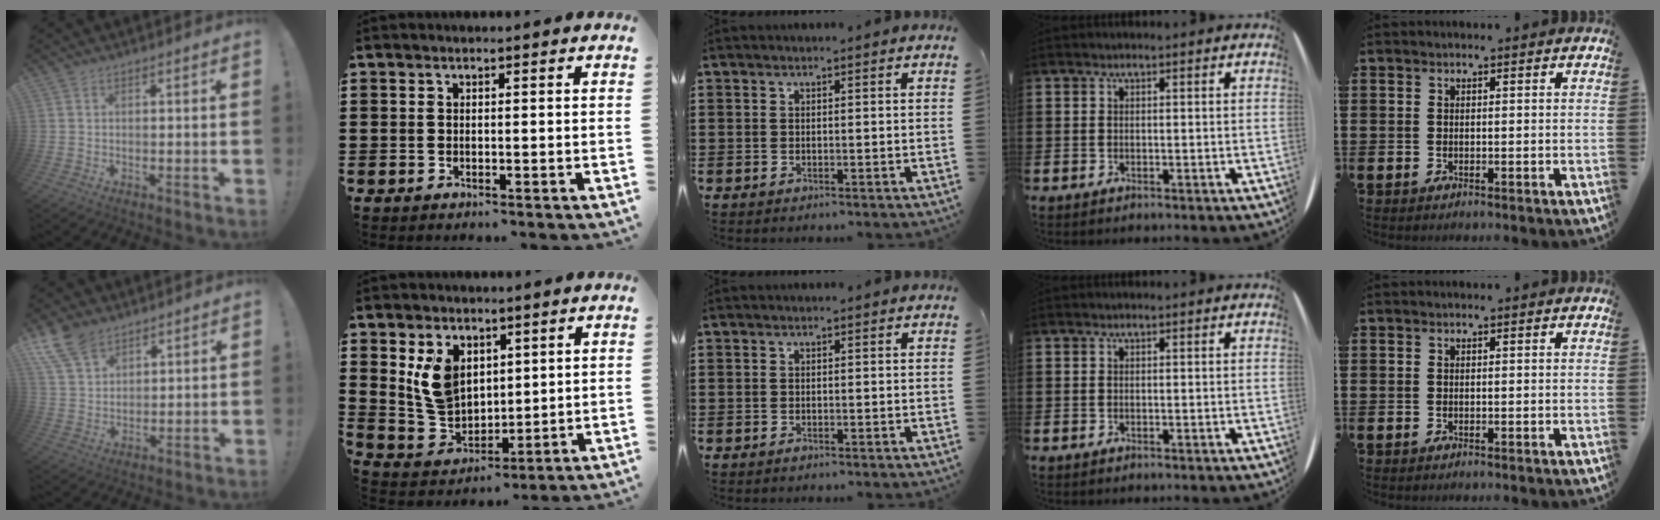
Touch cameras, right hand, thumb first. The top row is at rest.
{"thumb": {"total": 10.2, "force": [7.3, 5.8, 4.0], "torque": [-0.086, -0.034, 0.146]}, "index": {"total": 8.0, "force": [3.2, 6.0, 4.2], "torque": [-0.118, 0.010, 0.061]}}